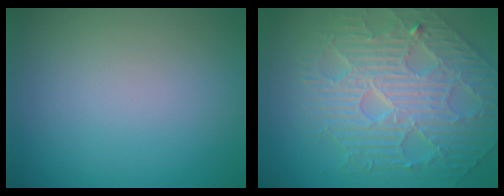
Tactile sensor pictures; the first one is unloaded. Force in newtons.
{"total": 5.9, "press": 5.2, "slide": 2.6}